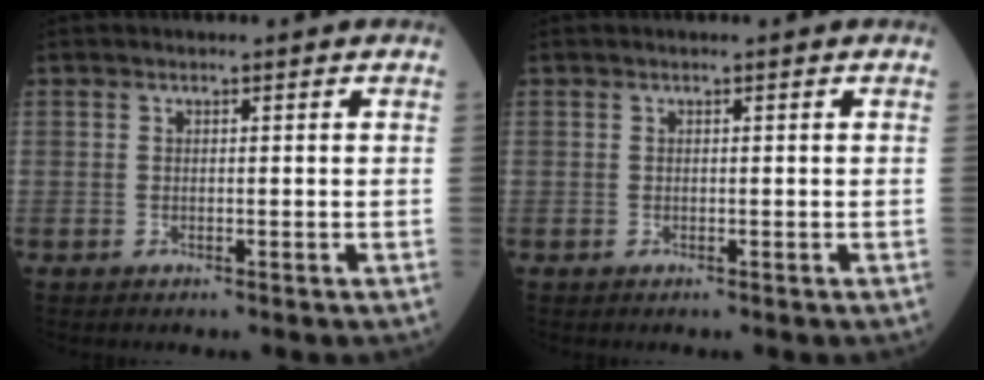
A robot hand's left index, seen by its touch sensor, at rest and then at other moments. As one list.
[{"total": 0.0}]